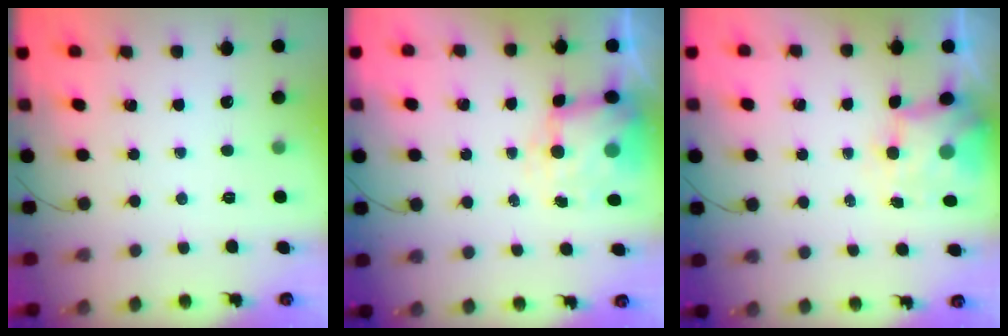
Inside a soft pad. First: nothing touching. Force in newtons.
{"total": 6.0, "press": 5.9, "slide": 0.8}
{"total": 5.9, "press": 5.9, "slide": 1.1}